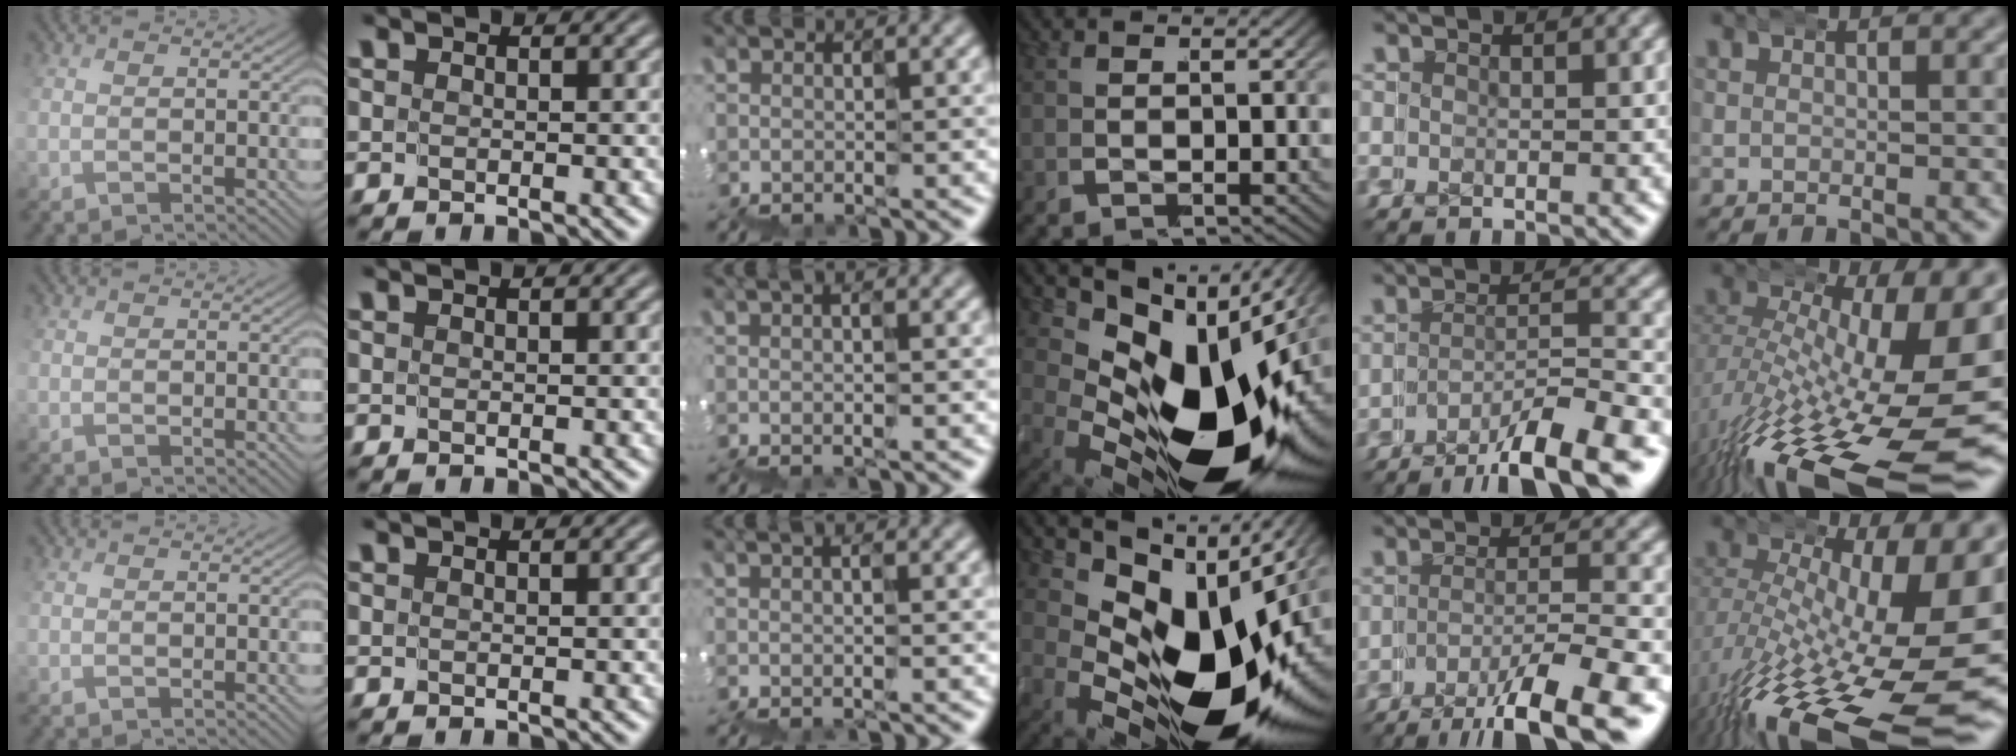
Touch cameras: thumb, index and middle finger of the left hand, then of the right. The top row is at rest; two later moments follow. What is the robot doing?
{"motion": "wrap", "object": "duck tape"}